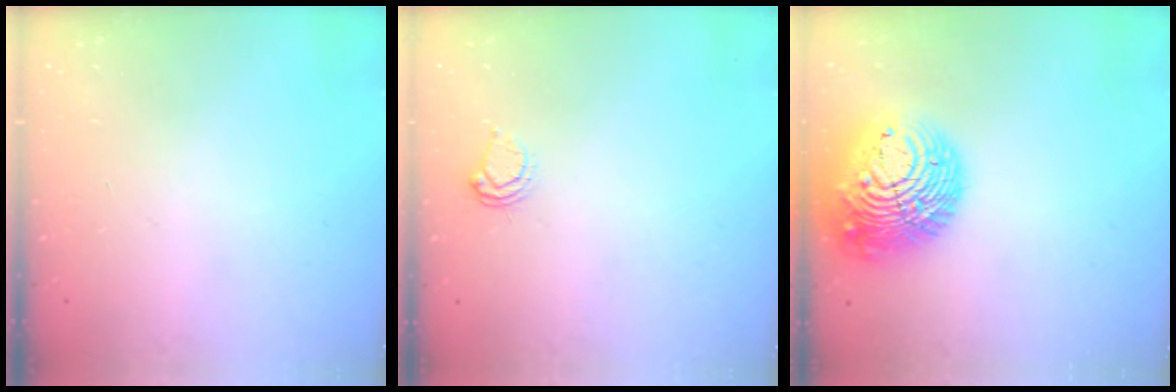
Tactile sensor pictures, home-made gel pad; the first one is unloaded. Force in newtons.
{"total": 3.6, "press": 3.6, "slide": 0.3}
{"total": 17.1, "press": 17.0, "slide": 1.6}